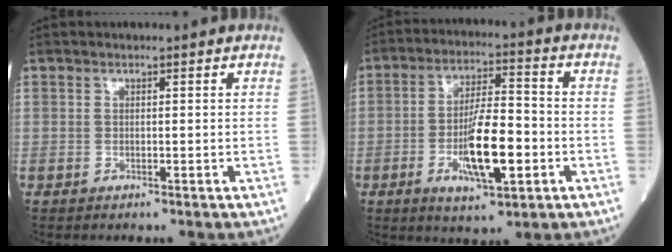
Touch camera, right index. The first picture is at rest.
{"total": 11.3, "force": [-3.2, 2.7, 10.5], "torque": [-0.194, -0.003, -0.053]}